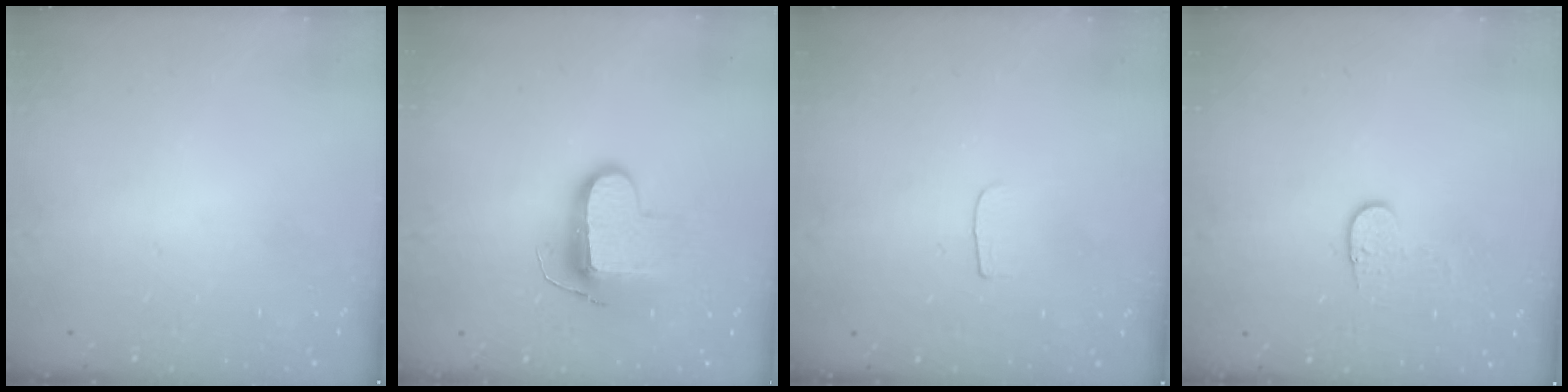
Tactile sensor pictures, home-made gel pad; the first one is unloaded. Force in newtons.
{"total": 9.4, "press": 9.3, "slide": 1.3}
{"total": 3.0, "press": 3.0, "slide": 0.3}
{"total": 5.3, "press": 5.2, "slide": 0.5}